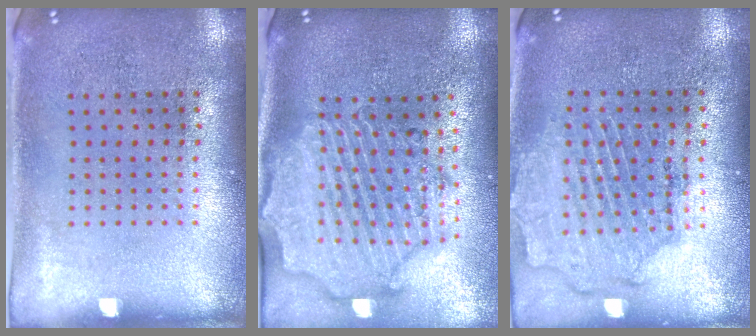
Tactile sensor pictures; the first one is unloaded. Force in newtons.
{"total": 3.1, "press": 2.6, "slide": 1.5}
{"total": 1.8, "press": 1.7, "slide": 0.6}